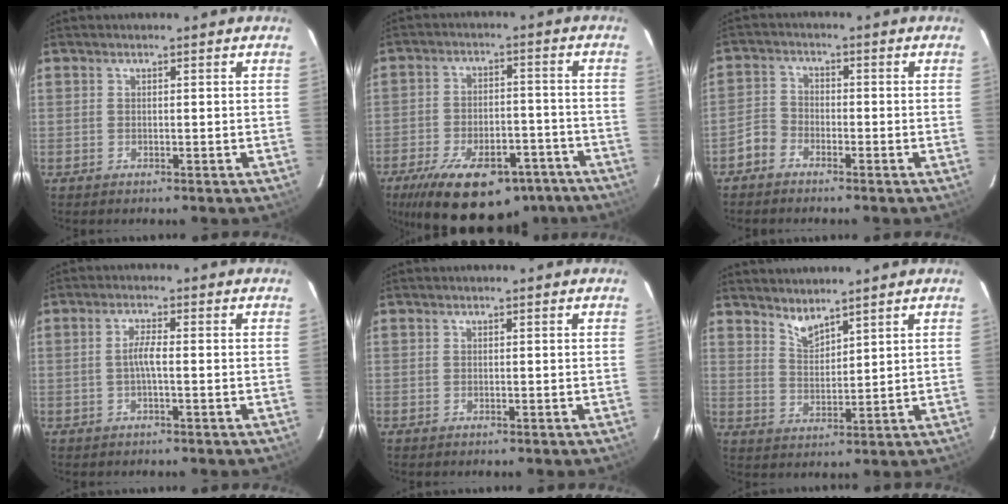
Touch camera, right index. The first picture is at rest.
{"total": 22.1, "force": [-15.4, 9.8, 12.5], "torque": [-0.229, -0.011, -0.215]}
{"total": 3.4, "force": [-2.6, 2.1, 0.7], "torque": [-0.016, 0.012, -0.054]}
{"total": 2.6, "force": [-0.5, 0.1, 2.5], "torque": [-0.050, 0.004, -0.011]}
{"total": 0.0}
{"total": 4.4, "force": [4.0, 0.9, 1.7], "torque": [-0.029, -0.005, 0.074]}